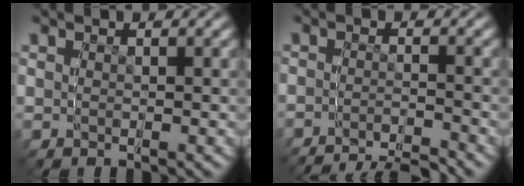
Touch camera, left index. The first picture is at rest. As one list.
[{"total": 9.2, "force": [-9.0, 1.4, 1.0], "torque": [0.008, -0.017, -0.148]}]